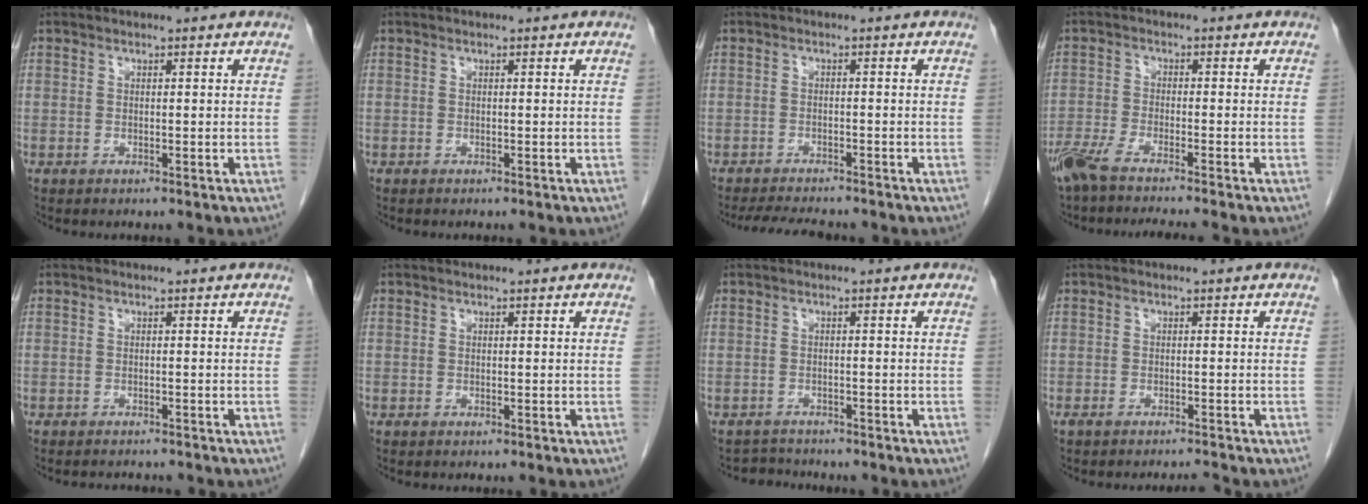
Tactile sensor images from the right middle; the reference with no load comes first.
{"total": 0.0}
{"total": 6.7, "force": [-6.2, 1.0, 2.5], "torque": [-0.039, -0.013, -0.095]}
{"total": 8.0, "force": [-6.8, -0.5, 4.1], "torque": [-0.066, -0.020, -0.117]}
{"total": 2.8, "force": [-2.6, 0.6, 0.6], "torque": [-0.007, -0.004, -0.031]}
{"total": 0.0}
{"total": 2.0, "force": [-1.9, 0.3, -0.8], "torque": [0.015, -0.009, -0.029]}
{"total": 1.9, "force": [-1.8, -0.3, 0.5], "torque": [-0.011, -0.001, -0.029]}